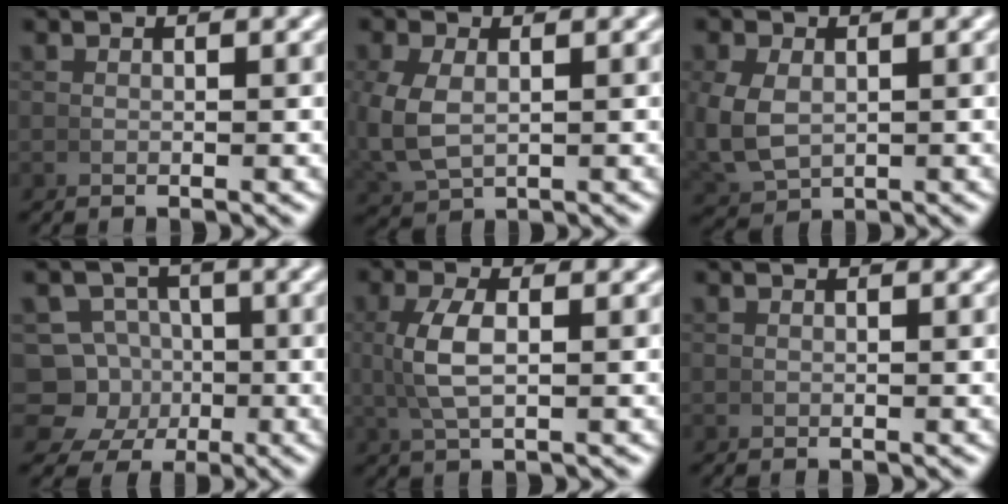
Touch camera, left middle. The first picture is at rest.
{"total": 4.0, "force": [0.1, 3.0, 2.8], "torque": [-0.092, -0.015, 0.021]}
{"total": 4.8, "force": [-0.1, 3.8, 2.9], "torque": [-0.089, -0.023, 0.020]}
{"total": 10.7, "force": [-1.8, 10.0, 3.3], "torque": [-0.086, -0.047, -0.033]}
{"total": 3.4, "force": [0.3, 1.1, 3.2], "torque": [-0.075, 0.004, 0.011]}
{"total": 0.0}